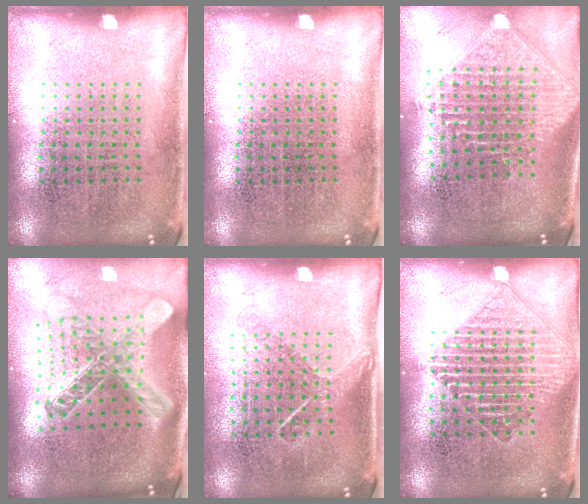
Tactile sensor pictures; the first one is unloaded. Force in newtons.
{"total": 0.0}
{"total": 2.4, "press": 1.9, "slide": 1.5}
{"total": 2.8, "press": 2.0, "slide": 1.9}
{"total": 1.3, "press": 1.0, "slide": 0.9}
{"total": 1.5, "press": 1.5, "slide": 0.3}